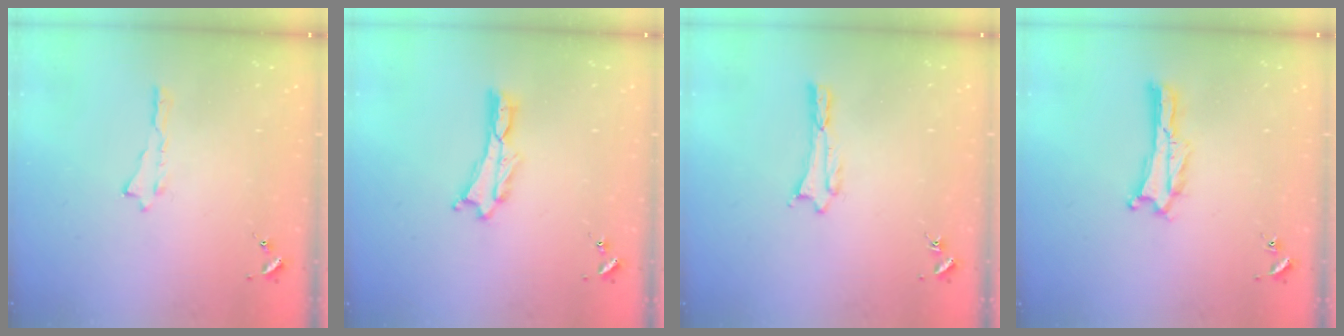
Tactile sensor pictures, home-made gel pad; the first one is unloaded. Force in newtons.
{"total": 0.0}
{"total": 0.7, "press": 0.7, "slide": 0.1}
{"total": 0.0}